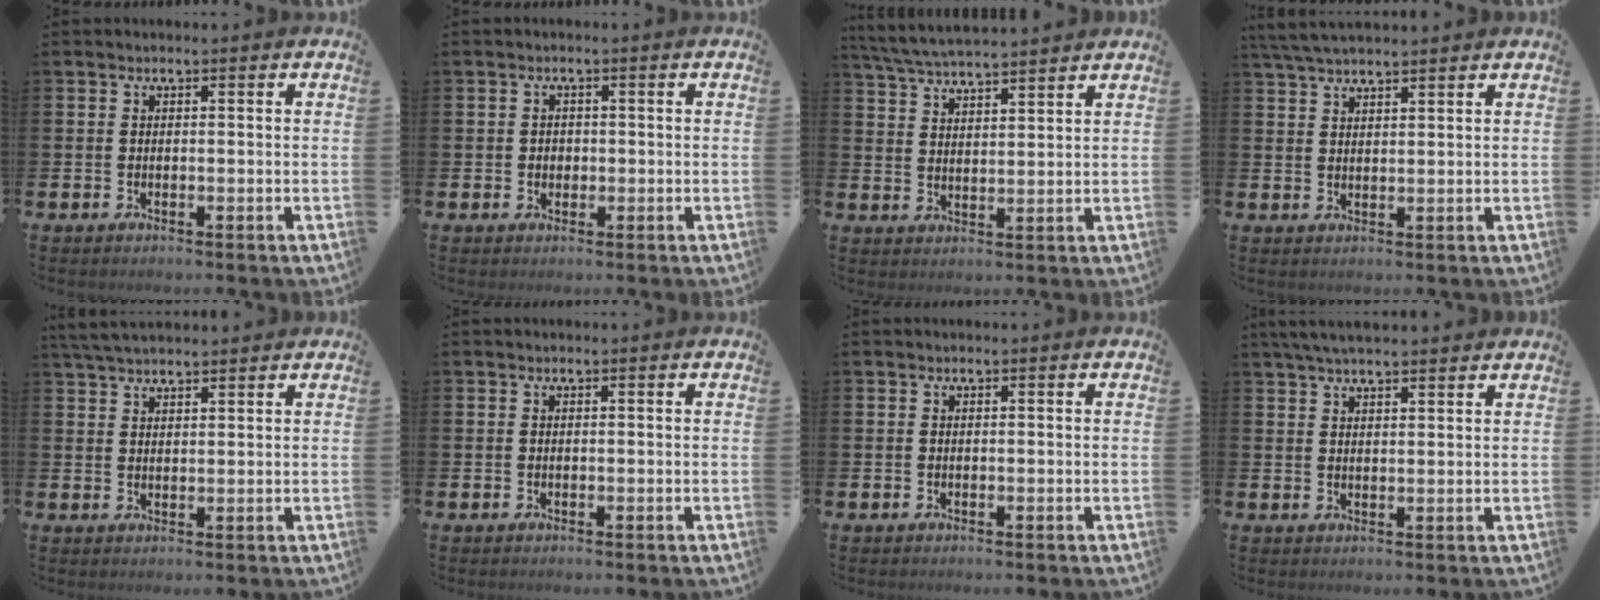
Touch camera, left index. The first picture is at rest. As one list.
[{"total": 1.3, "force": [0.1, 1.2, 0.5], "torque": [0.001, 0.005, -0.004]}, {"total": 5.3, "force": [5.3, 0.2, 0.9], "torque": [-0.040, -0.025, 0.095]}, {"total": 4.1, "force": [3.8, 0.7, 1.5], "torque": [-0.036, -0.008, 0.070]}, {"total": 4.0, "force": [3.7, 0.8, 1.2], "torque": [-0.030, -0.011, 0.069]}, {"total": 0.0}, {"total": 0.0}, {"total": 4.1, "force": [3.8, 0.6, 1.5], "torque": [-0.035, -0.006, 0.069]}]